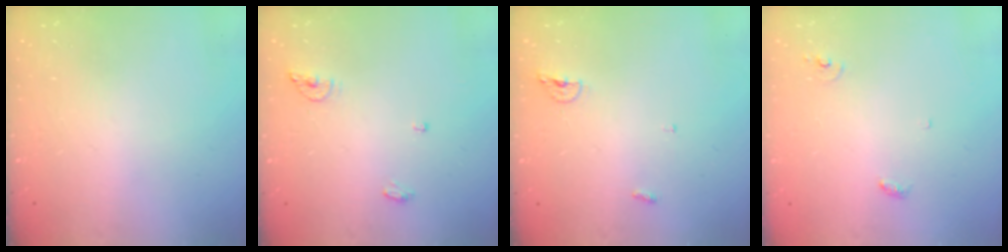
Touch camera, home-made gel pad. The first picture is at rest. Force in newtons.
{"total": 5.9, "press": 5.6, "slide": 1.7}
{"total": 3.9, "press": 3.8, "slide": 0.8}
{"total": 3.4, "press": 3.4, "slide": 0.2}